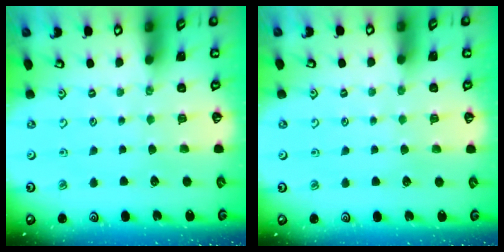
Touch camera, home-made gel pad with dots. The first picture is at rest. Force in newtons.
{"total": 0.8, "press": 0.8, "slide": 0.1}